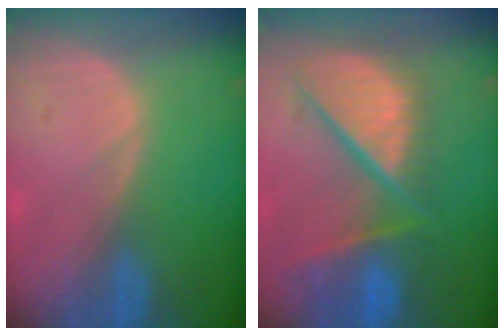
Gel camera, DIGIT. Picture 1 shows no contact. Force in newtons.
{"total": 12.4, "press": 10.2, "slide": 7.1}